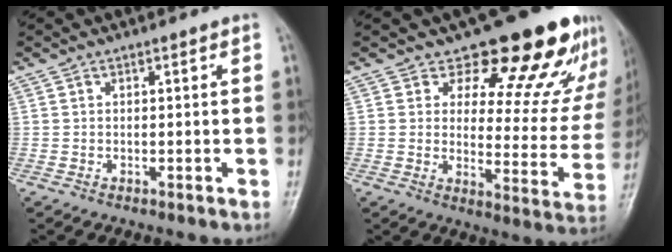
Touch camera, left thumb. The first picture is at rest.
{"total": 18.3, "force": [14.8, 7.8, 7.3], "torque": [-0.024, -0.107, 0.170]}